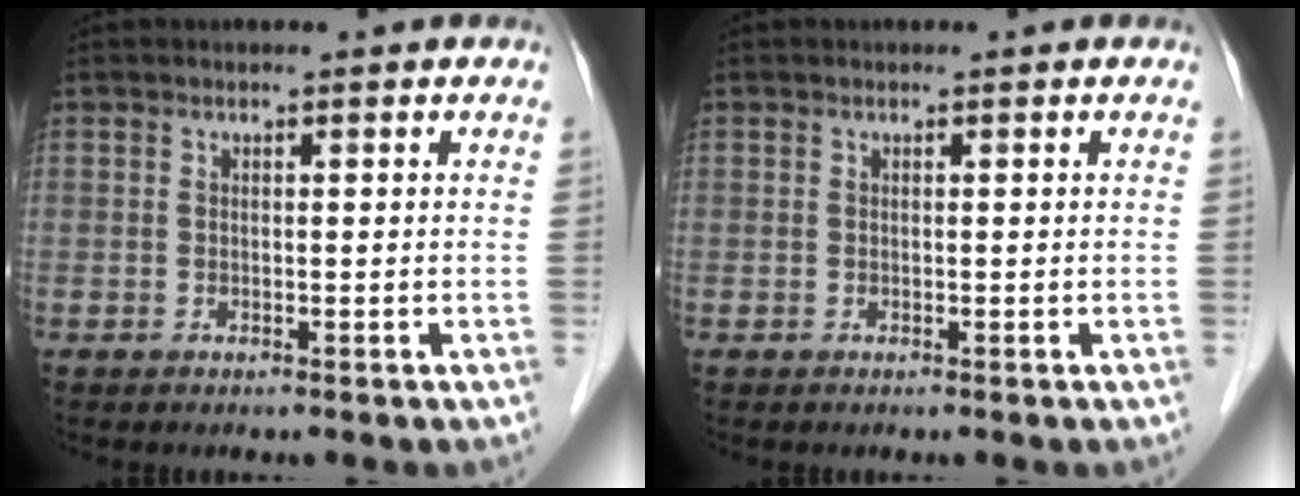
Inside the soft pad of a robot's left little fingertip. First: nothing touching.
{"total": 0.0}